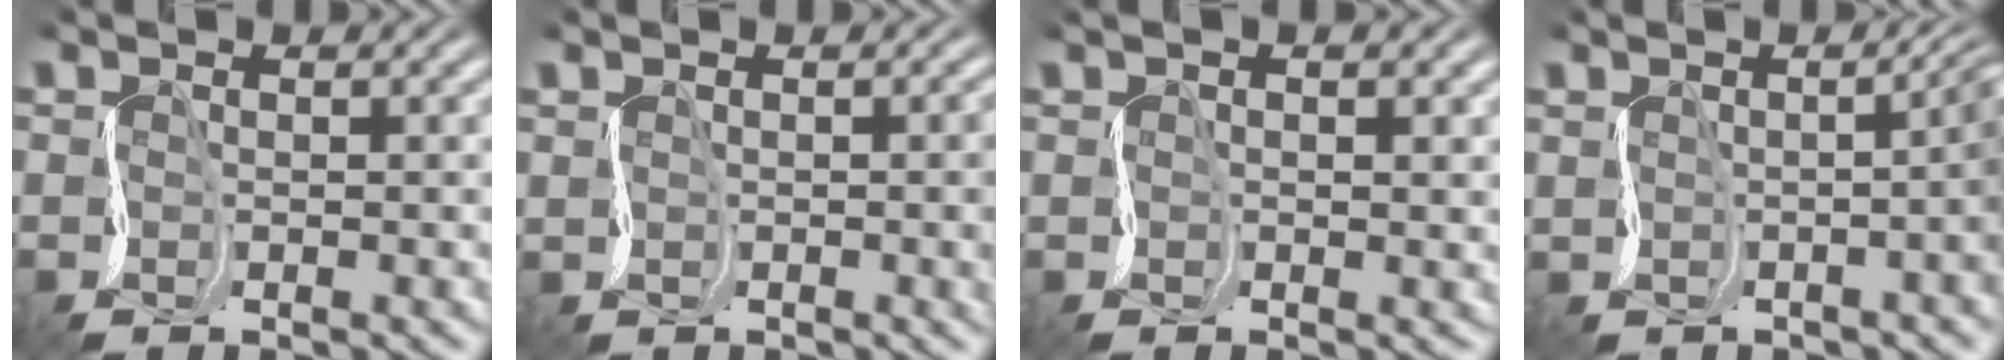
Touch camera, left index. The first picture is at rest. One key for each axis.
{"total": 1.1, "fx": 0.5, "fy": 0.3, "fz": 0.9, "tx": -0.011, "ty": -0.004, "tz": 0.017}
{"total": 1.1, "fx": 1.0, "fy": -0.2, "fz": 0.5, "tx": -0.018, "ty": -0.002, "tz": 0.019}
{"total": 4.9, "fx": 0.3, "fy": 1.6, "fz": 4.6, "tx": -0.018, "ty": 0.000, "tz": 0.005}